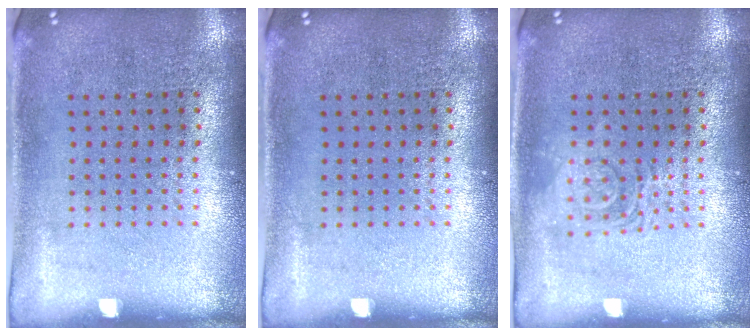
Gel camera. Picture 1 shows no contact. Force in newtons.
{"total": 0.0}
{"total": 2.3, "press": 2.3, "slide": 0.5}